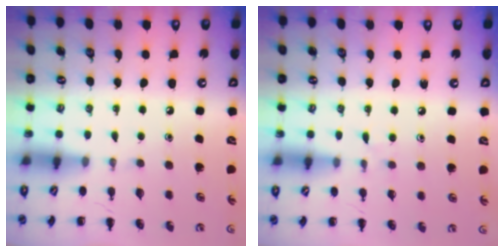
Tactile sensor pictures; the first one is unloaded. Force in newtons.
{"total": 3.0, "press": 2.6, "slide": 1.4}